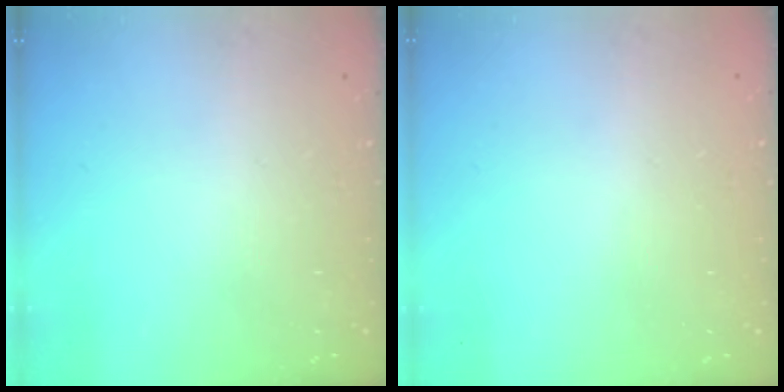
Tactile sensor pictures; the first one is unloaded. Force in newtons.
{"total": 0.8, "press": 0.8, "slide": 0.1}